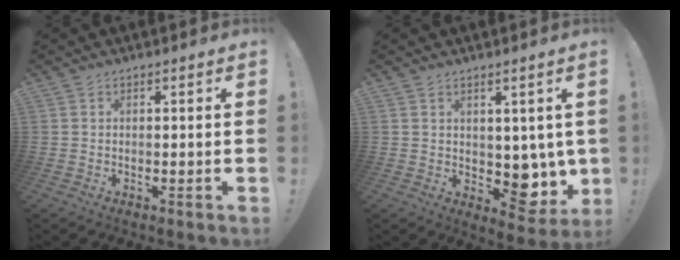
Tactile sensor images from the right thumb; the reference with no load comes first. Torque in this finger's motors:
{"motor_torque": [0.44, 0.74, 0.07, -0.11, 0.00]}